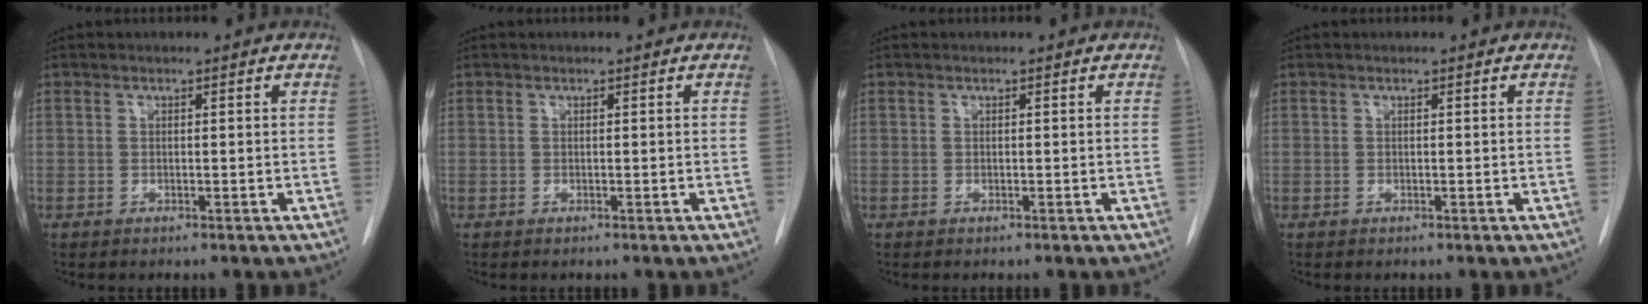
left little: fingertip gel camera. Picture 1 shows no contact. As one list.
[{"total": 0.0}, {"total": 0.0}, {"total": 0.0}]